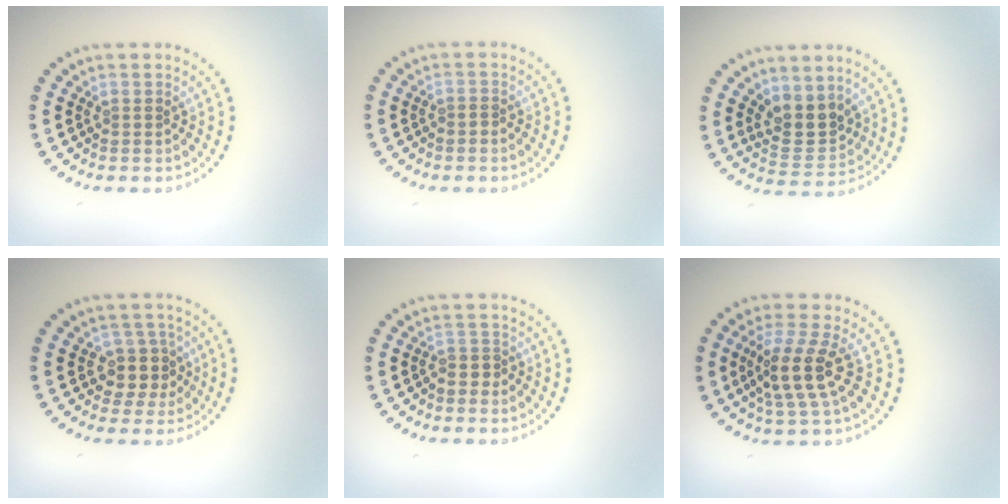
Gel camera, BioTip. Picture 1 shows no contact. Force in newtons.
{"total": 0.5, "press": 0.2, "slide": 0.5}
{"total": 3.4, "press": 3.0, "slide": 1.6}
{"total": 3.0, "press": 2.5, "slide": 1.5}
{"total": 1.2, "press": 0.8, "slide": 0.8}
{"total": 4.2, "press": 3.6, "slide": 2.1}